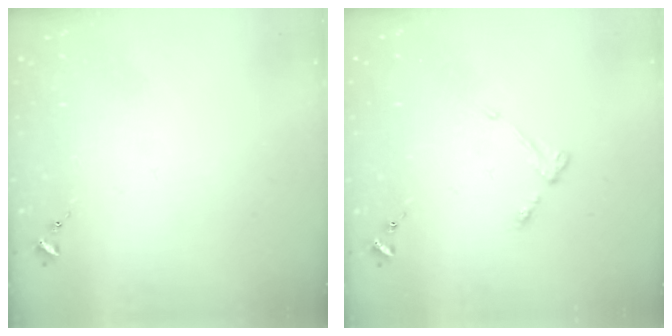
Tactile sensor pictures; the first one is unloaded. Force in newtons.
{"total": 4.7, "press": 4.7, "slide": 0.7}